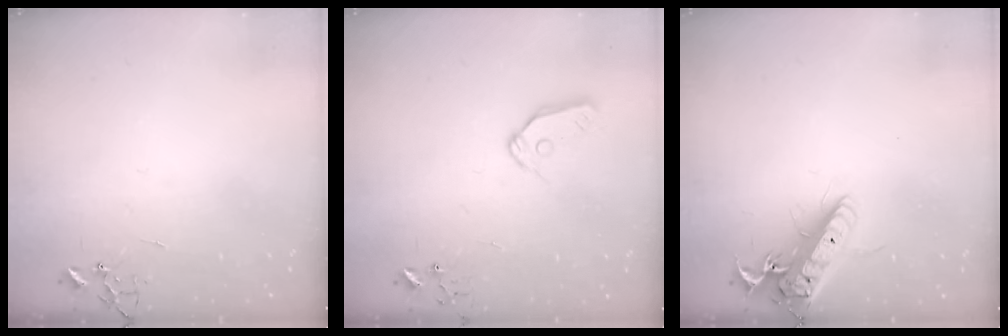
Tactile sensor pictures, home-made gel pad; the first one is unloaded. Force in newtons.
{"total": 8.9, "press": 8.9, "slide": 1.0}
{"total": 16.4, "press": 16.1, "slide": 3.0}